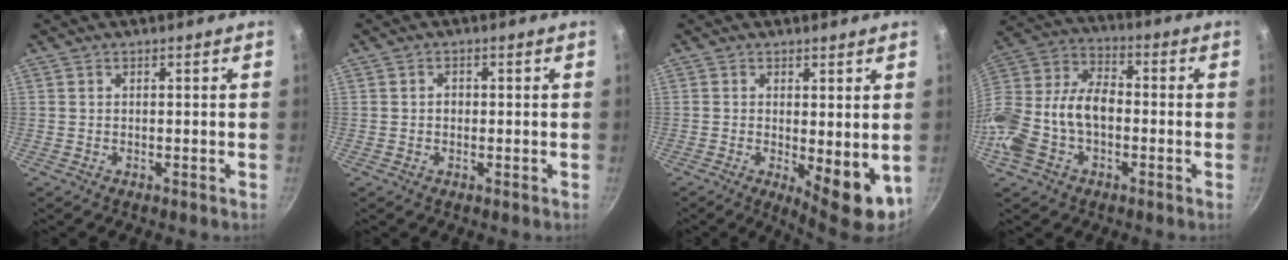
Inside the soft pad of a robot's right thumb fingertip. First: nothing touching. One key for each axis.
{"total": 1.2, "fx": -0.1, "fy": 1.0, "fz": 0.6, "tx": -0.007, "ty": 0.004, "tz": -0.003}
{"total": 8.4, "fx": -0.9, "fy": 3.1, "fz": 7.8, "tx": -0.098, "ty": -0.010, "tz": -0.001}
{"total": 18.6, "fx": -3.3, "fy": 12.6, "fz": 13.3, "tx": -0.257, "ty": 0.049, "tz": -0.074}